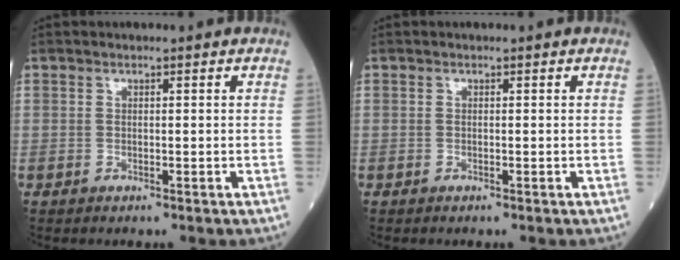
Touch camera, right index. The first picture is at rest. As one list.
[{"total": 0.0}]